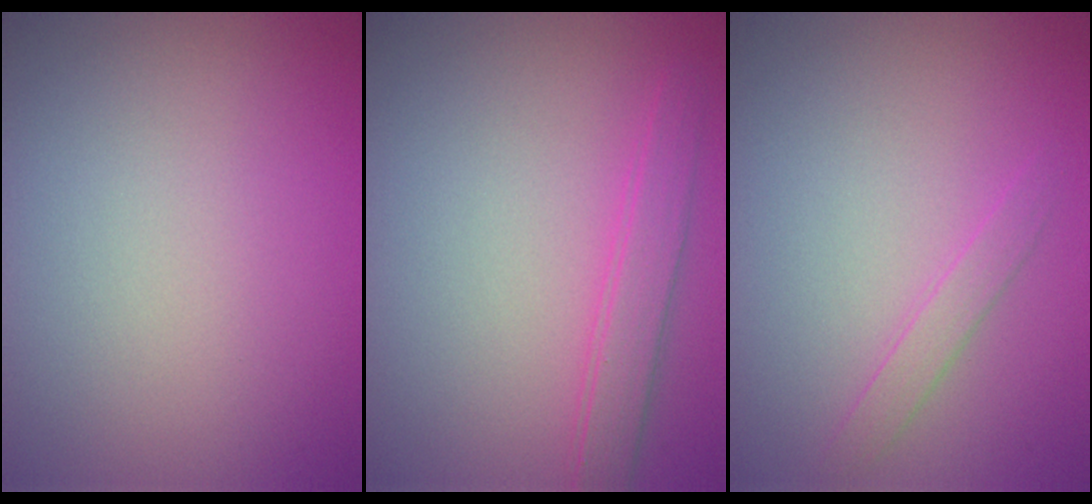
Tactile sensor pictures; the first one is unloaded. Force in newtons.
{"total": 2.5, "press": 2.5, "slide": 0.1}
{"total": 1.3, "press": 1.3, "slide": 0.0}